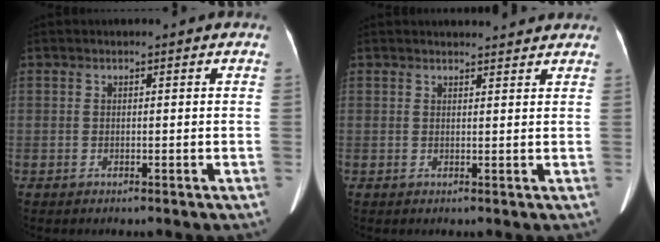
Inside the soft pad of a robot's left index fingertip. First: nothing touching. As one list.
[{"total": 4.4, "force": [4.3, 0.6, 0.9], "torque": [-0.014, 0.014, 0.048]}]